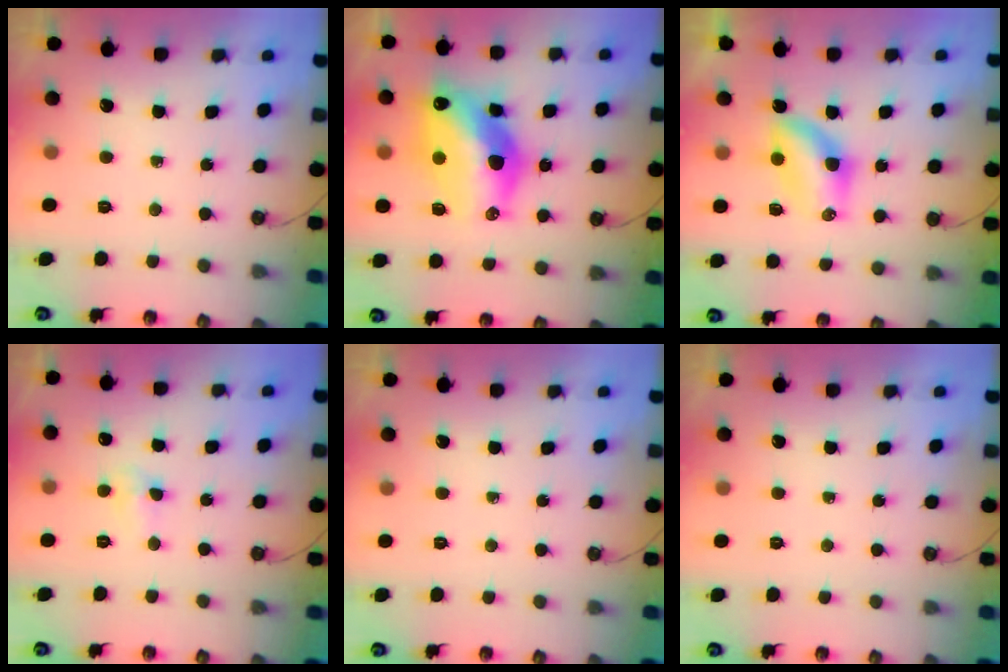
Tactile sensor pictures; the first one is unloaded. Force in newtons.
{"total": 17.8, "press": 17.7, "slide": 1.8}
{"total": 7.2, "press": 6.9, "slide": 2.1}
{"total": 3.3, "press": 3.2, "slide": 0.7}
{"total": 0.0}
{"total": 0.0}